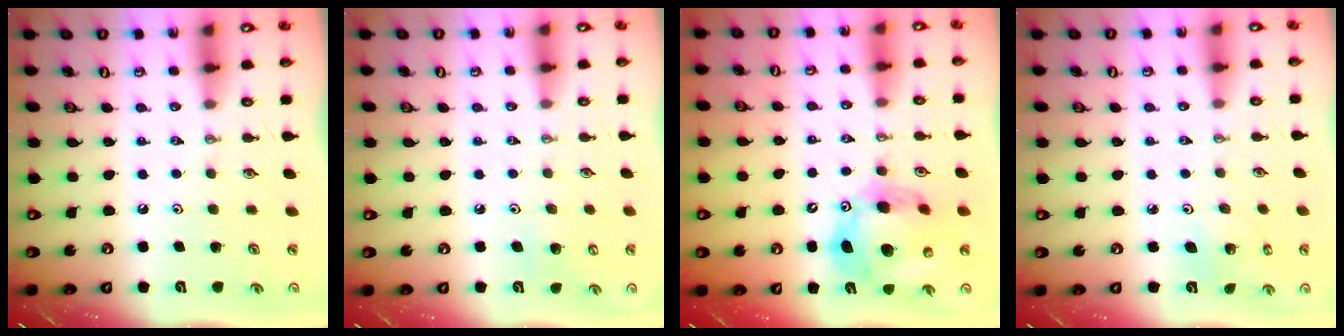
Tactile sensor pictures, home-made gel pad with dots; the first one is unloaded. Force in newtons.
{"total": 5.6, "press": 5.5, "slide": 0.7}
{"total": 16.6, "press": 16.4, "slide": 2.6}
{"total": 3.1, "press": 3.1, "slide": 0.1}